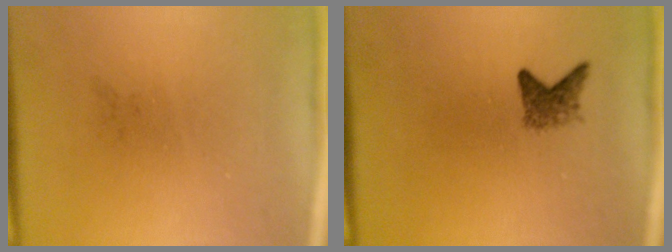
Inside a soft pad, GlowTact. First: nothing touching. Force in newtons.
{"total": 2.2}